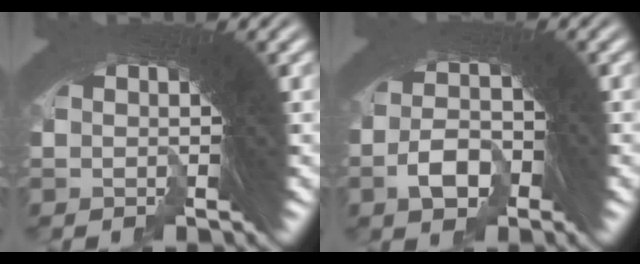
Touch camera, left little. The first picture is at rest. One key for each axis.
{"total": 4.0, "fx": -2.4, "fy": 3.0, "fz": 1.3, "tx": -0.008, "ty": -0.003, "tz": -0.048}